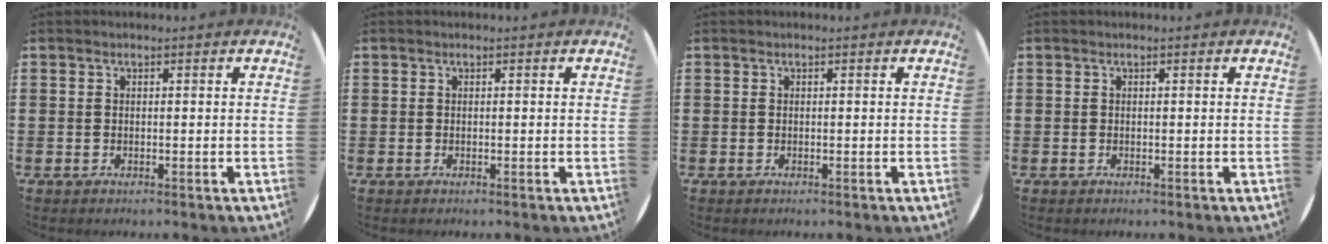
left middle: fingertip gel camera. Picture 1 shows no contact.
{"total": 0.0}
{"total": 0.0}
{"total": 0.0}